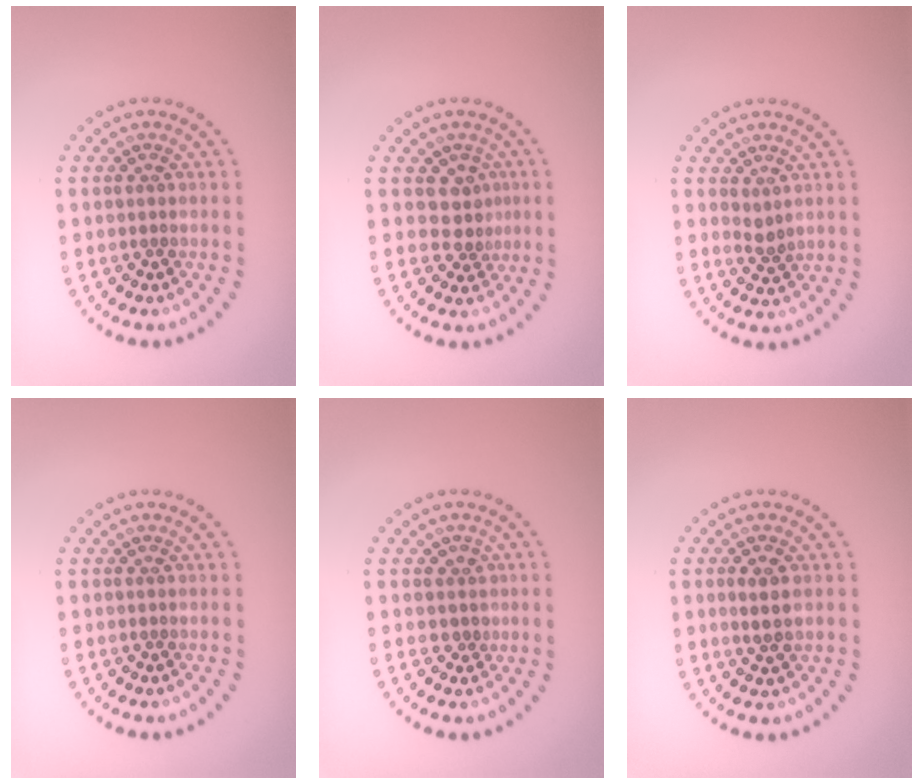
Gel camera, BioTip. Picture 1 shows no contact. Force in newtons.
{"total": 2.1, "press": 1.6, "slide": 1.5}
{"total": 1.3, "press": 1.0, "slide": 0.8}
{"total": 0.0}
{"total": 1.5, "press": 1.1, "slide": 0.9}
{"total": 1.6, "press": 1.5, "slide": 0.5}